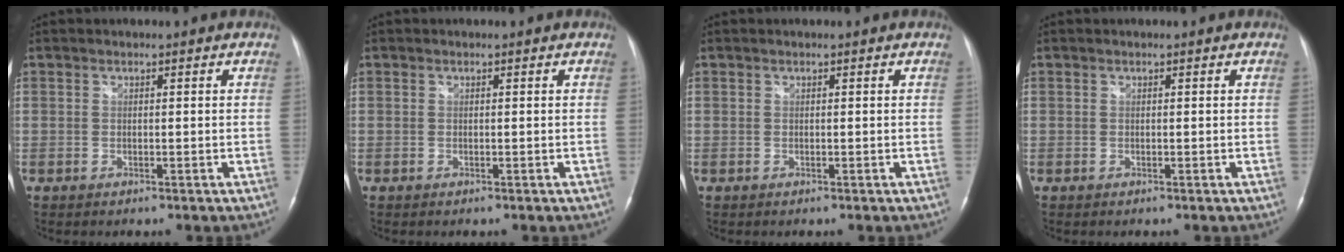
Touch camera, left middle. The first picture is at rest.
{"total": 0.0}
{"total": 0.0}
{"total": 0.0}